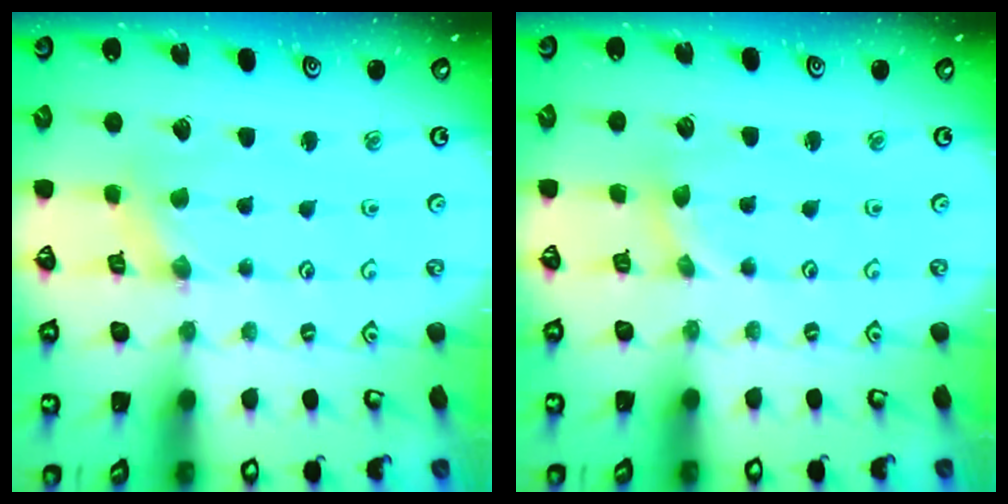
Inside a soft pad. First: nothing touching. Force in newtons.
{"total": 1.1, "press": 1.1, "slide": 0.1}